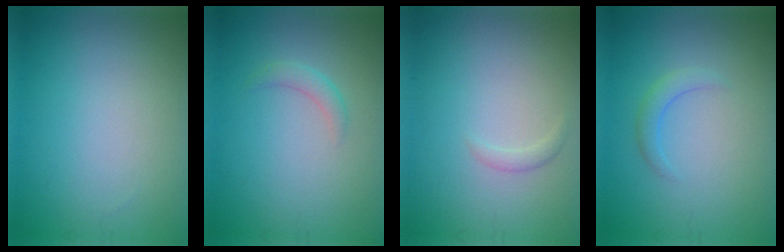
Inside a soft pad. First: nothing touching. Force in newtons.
{"total": 1.4, "press": 1.4, "slide": 0.0}
{"total": 0.8, "press": 0.8, "slide": 0.1}
{"total": 1.4, "press": 1.4, "slide": 0.0}